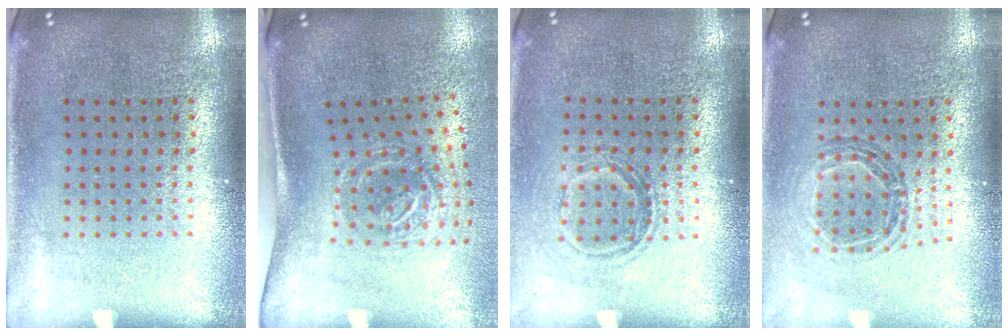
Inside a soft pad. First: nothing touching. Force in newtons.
{"total": 2.0, "press": 1.2, "slide": 1.6}
{"total": 1.2, "press": 1.0, "slide": 0.6}
{"total": 0.5, "press": 0.5, "slide": 0.0}